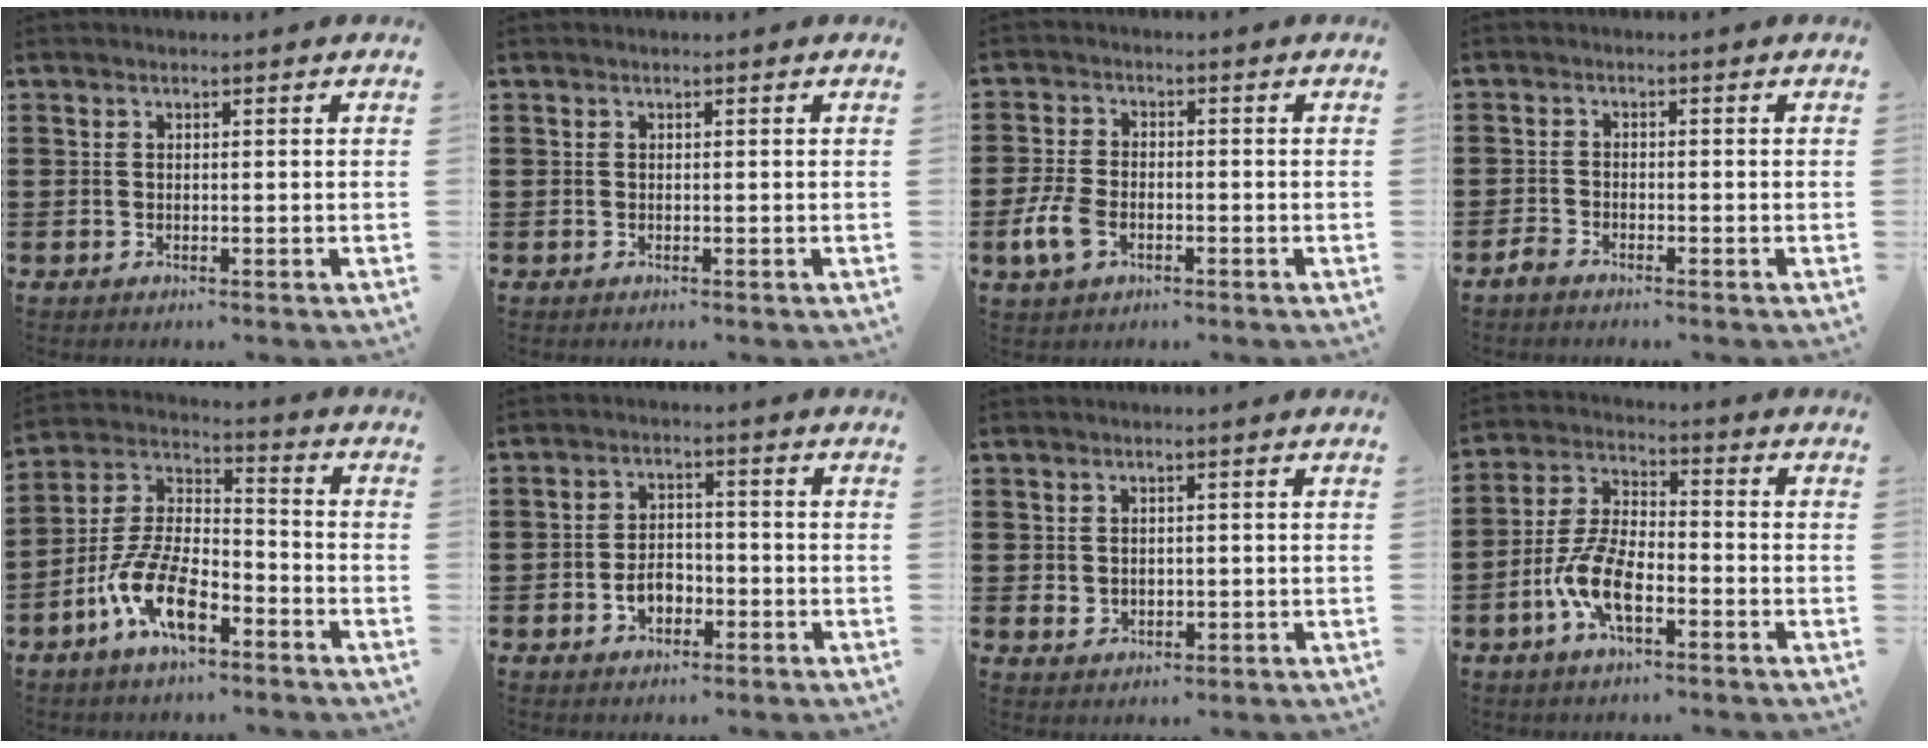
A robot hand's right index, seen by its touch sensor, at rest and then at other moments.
{"total": 0.0}
{"total": 5.3, "force": [-2.1, 3.0, 3.9], "torque": [-0.109, -0.007, -0.047]}
{"total": 1.5, "force": [-1.4, 0.4, 0.2], "torque": [-0.016, -0.001, -0.031]}
{"total": 11.2, "force": [-6.4, 4.3, 8.1], "torque": [-0.192, 0.000, -0.126]}
{"total": 4.2, "force": [-1.8, 2.7, 2.7], "torque": [-0.042, 0.000, -0.035]}
{"total": 1.6, "force": [0.6, 1.4, 0.6], "torque": [-0.016, 0.008, 0.009]}
{"total": 8.3, "force": [-3.7, 3.4, 6.5], "torque": [-0.164, -0.008, -0.077]}